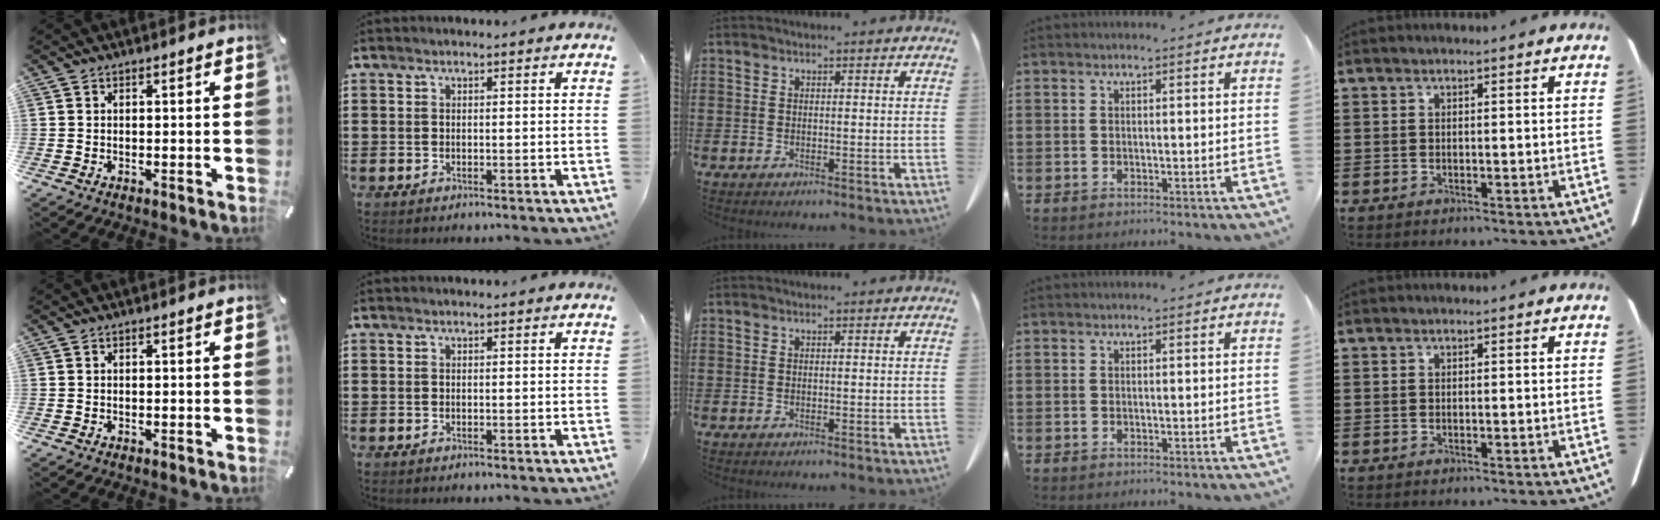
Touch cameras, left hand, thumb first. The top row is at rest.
{}